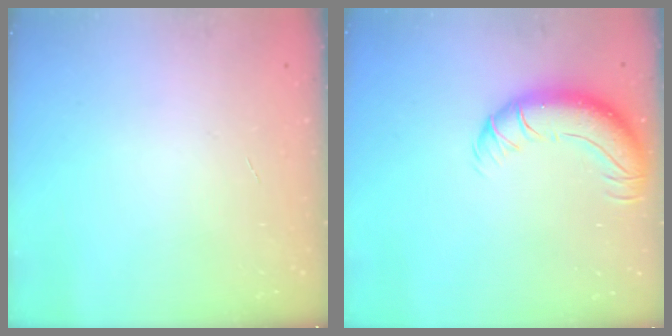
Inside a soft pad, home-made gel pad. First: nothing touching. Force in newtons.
{"total": 11.2, "press": 10.8, "slide": 2.9}